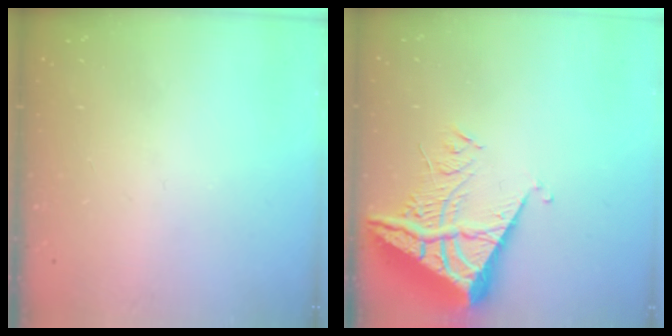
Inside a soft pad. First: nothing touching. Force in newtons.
{"total": 8.8, "press": 8.7, "slide": 0.8}